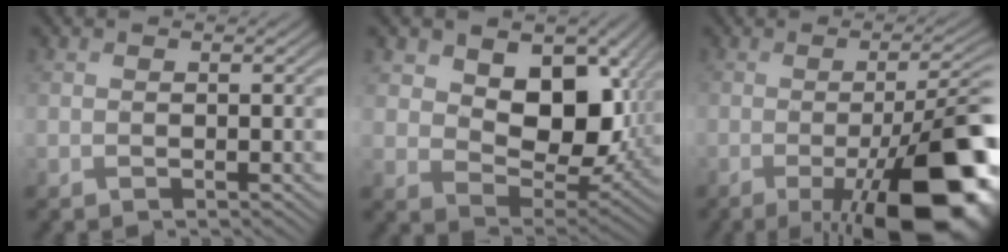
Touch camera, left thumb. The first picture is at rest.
{"total": 12.6, "force": [3.5, 8.5, 8.7], "torque": [-0.157, -0.012, 0.059]}
{"total": 16.5, "force": [-5.2, 5.3, 14.8], "torque": [-0.186, -0.024, -0.070]}